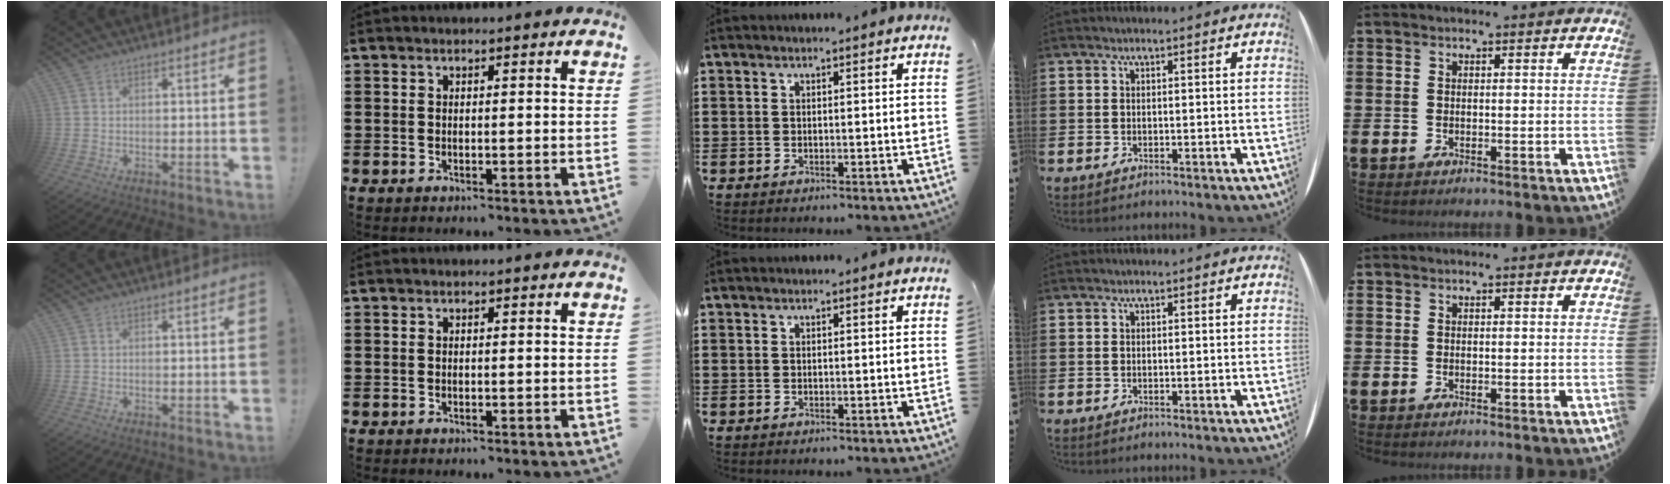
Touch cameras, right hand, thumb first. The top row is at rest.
{}